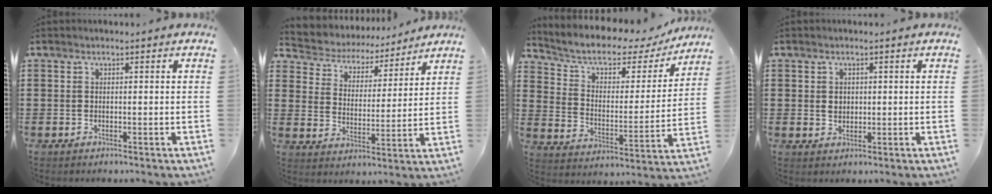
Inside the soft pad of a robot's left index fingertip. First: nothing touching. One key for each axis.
{"total": 4.5, "fx": 4.4, "fy": 0.8, "fz": -0.1, "tx": -0.028, "ty": -0.036, "tz": 0.070}
{"total": 6.0, "fx": 4.3, "fy": 2.9, "fz": 2.9, "tx": -0.080, "ty": -0.025, "tz": 0.069}
{"total": 1.6, "fx": 0.4, "fy": 1.4, "fz": 0.8, "tx": -0.010, "ty": 0.005, "tz": 0.006}